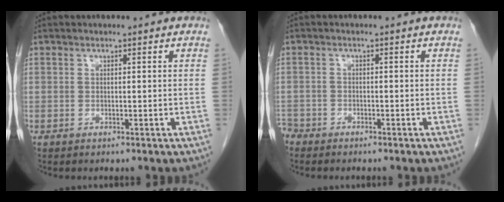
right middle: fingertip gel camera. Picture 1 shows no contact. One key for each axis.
{"total": 3.2, "fx": -2.9, "fy": 1.3, "fz": 0.5, "tx": -0.008, "ty": -0.001, "tz": -0.051}